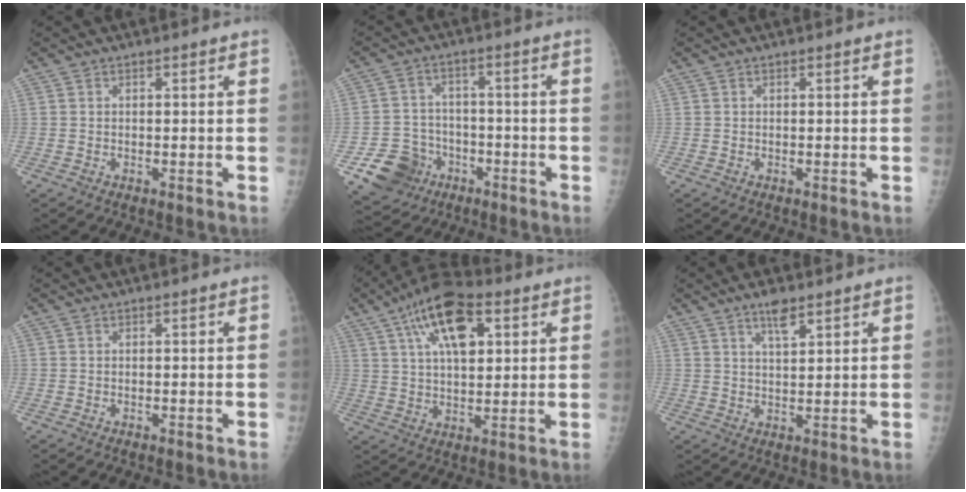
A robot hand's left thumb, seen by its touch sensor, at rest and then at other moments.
{"total": 9.9, "force": [-4.6, 8.4, 2.4], "torque": [-0.025, 0.033, -0.067]}
{"total": 0.0}
{"total": 0.0}
{"total": 14.5, "force": [6.2, 6.9, 11.2], "torque": [-0.173, 0.000, 0.103]}
{"total": 4.5, "force": [3.0, 1.4, 3.0], "torque": [-0.043, -0.017, 0.054]}